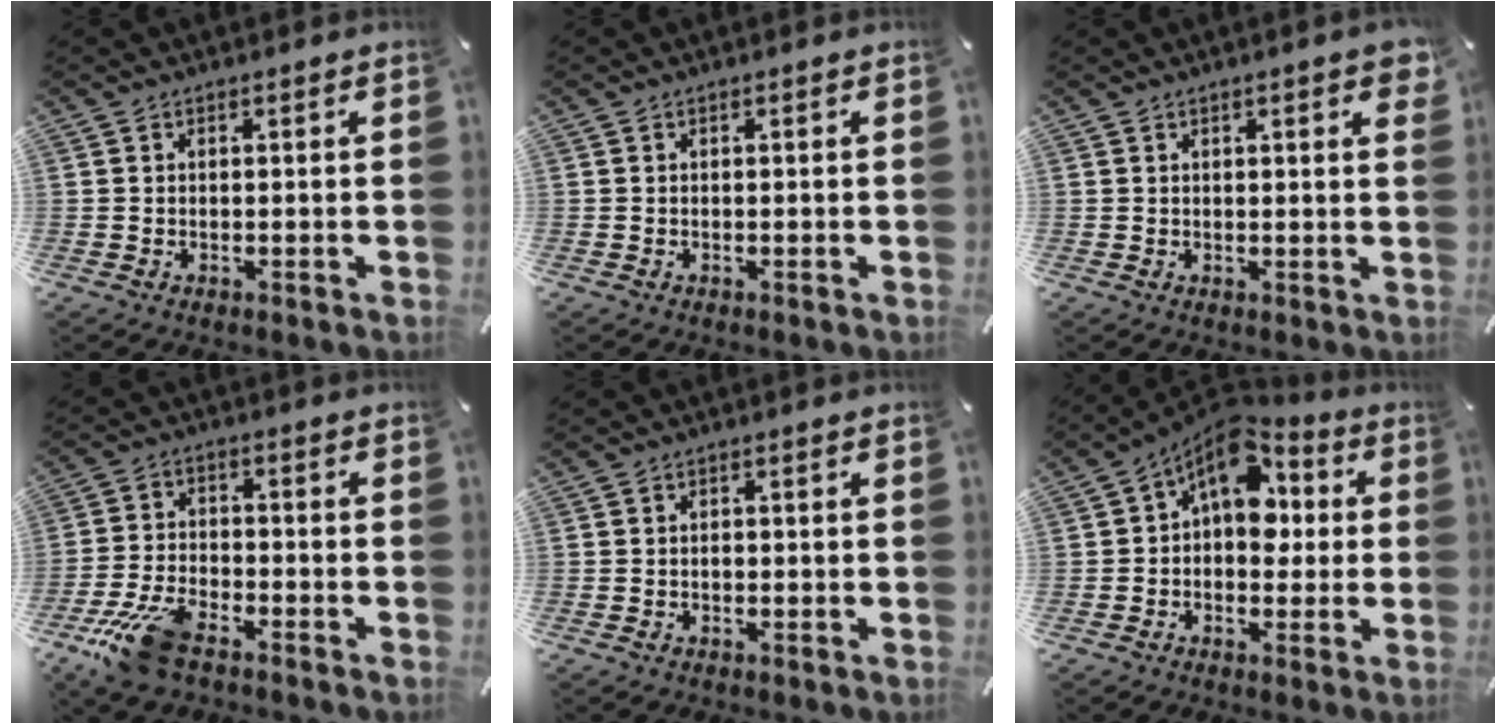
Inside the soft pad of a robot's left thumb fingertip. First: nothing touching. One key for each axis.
{"total": 0.0}
{"total": 3.3, "fx": 1.5, "fy": 0.8, "fz": 2.9, "tx": -0.042, "ty": -0.003, "tz": 0.021}
{"total": 10.6, "fx": -7.4, "fy": 4.3, "fz": 6.3, "tx": -0.136, "ty": 0.028, "tz": -0.140}
{"total": 0.9, "fx": -0.4, "fy": 0.6, "fz": 0.5, "tx": -0.010, "ty": 0.001, "tz": -0.009}
{"total": 12.4, "fx": 4.4, "fy": 8.0, "fz": 8.4, "tx": -0.121, "ty": -0.034, "tz": 0.080}